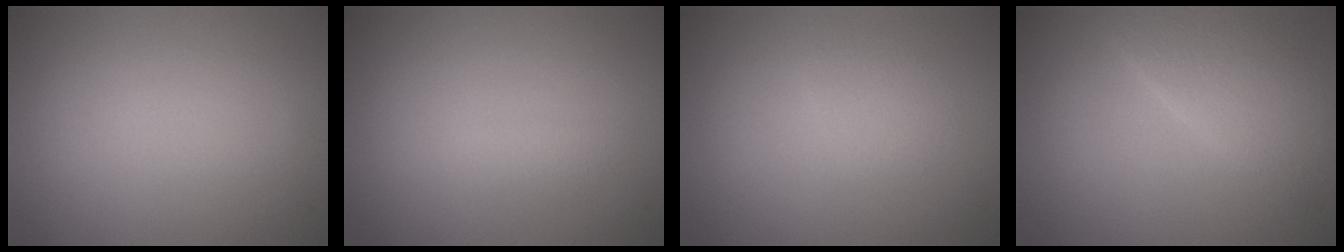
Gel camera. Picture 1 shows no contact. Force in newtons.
{"total": 1.0, "press": 1.0, "slide": 0.1}
{"total": 1.3, "press": 1.3, "slide": 0.2}
{"total": 3.8, "press": 3.8, "slide": 0.2}